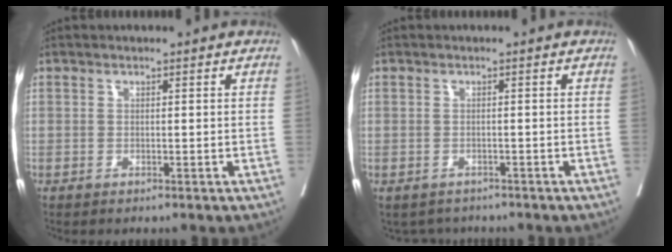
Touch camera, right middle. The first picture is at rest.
{"total": 3.4, "force": [-2.9, 1.8, 0.1], "torque": [0.000, 0.002, -0.041]}